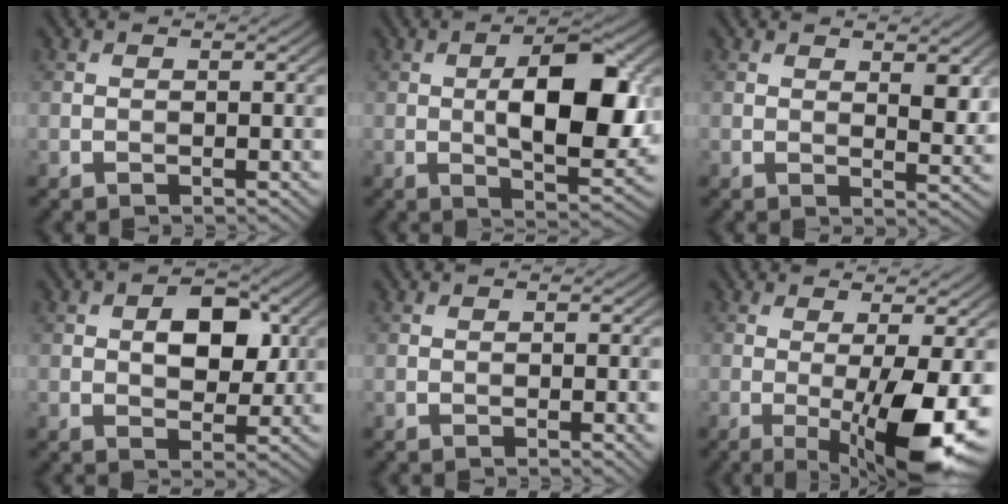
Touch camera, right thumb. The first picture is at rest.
{"total": 11.3, "force": [0.5, 4.7, 10.2], "torque": [-0.158, -0.001, 0.011]}
{"total": 3.9, "force": [1.7, 1.6, 3.1], "torque": [-0.053, -0.008, 0.032]}
{"total": 6.1, "force": [1.1, 3.8, 4.6], "torque": [-0.069, 0.000, 0.012]}
{"total": 1.1, "force": [-0.1, 0.1, 1.1], "torque": [-0.016, -0.003, -0.001]}
{"total": 10.1, "force": [-2.1, 1.9, 9.6], "torque": [-0.154, -0.004, -0.023]}